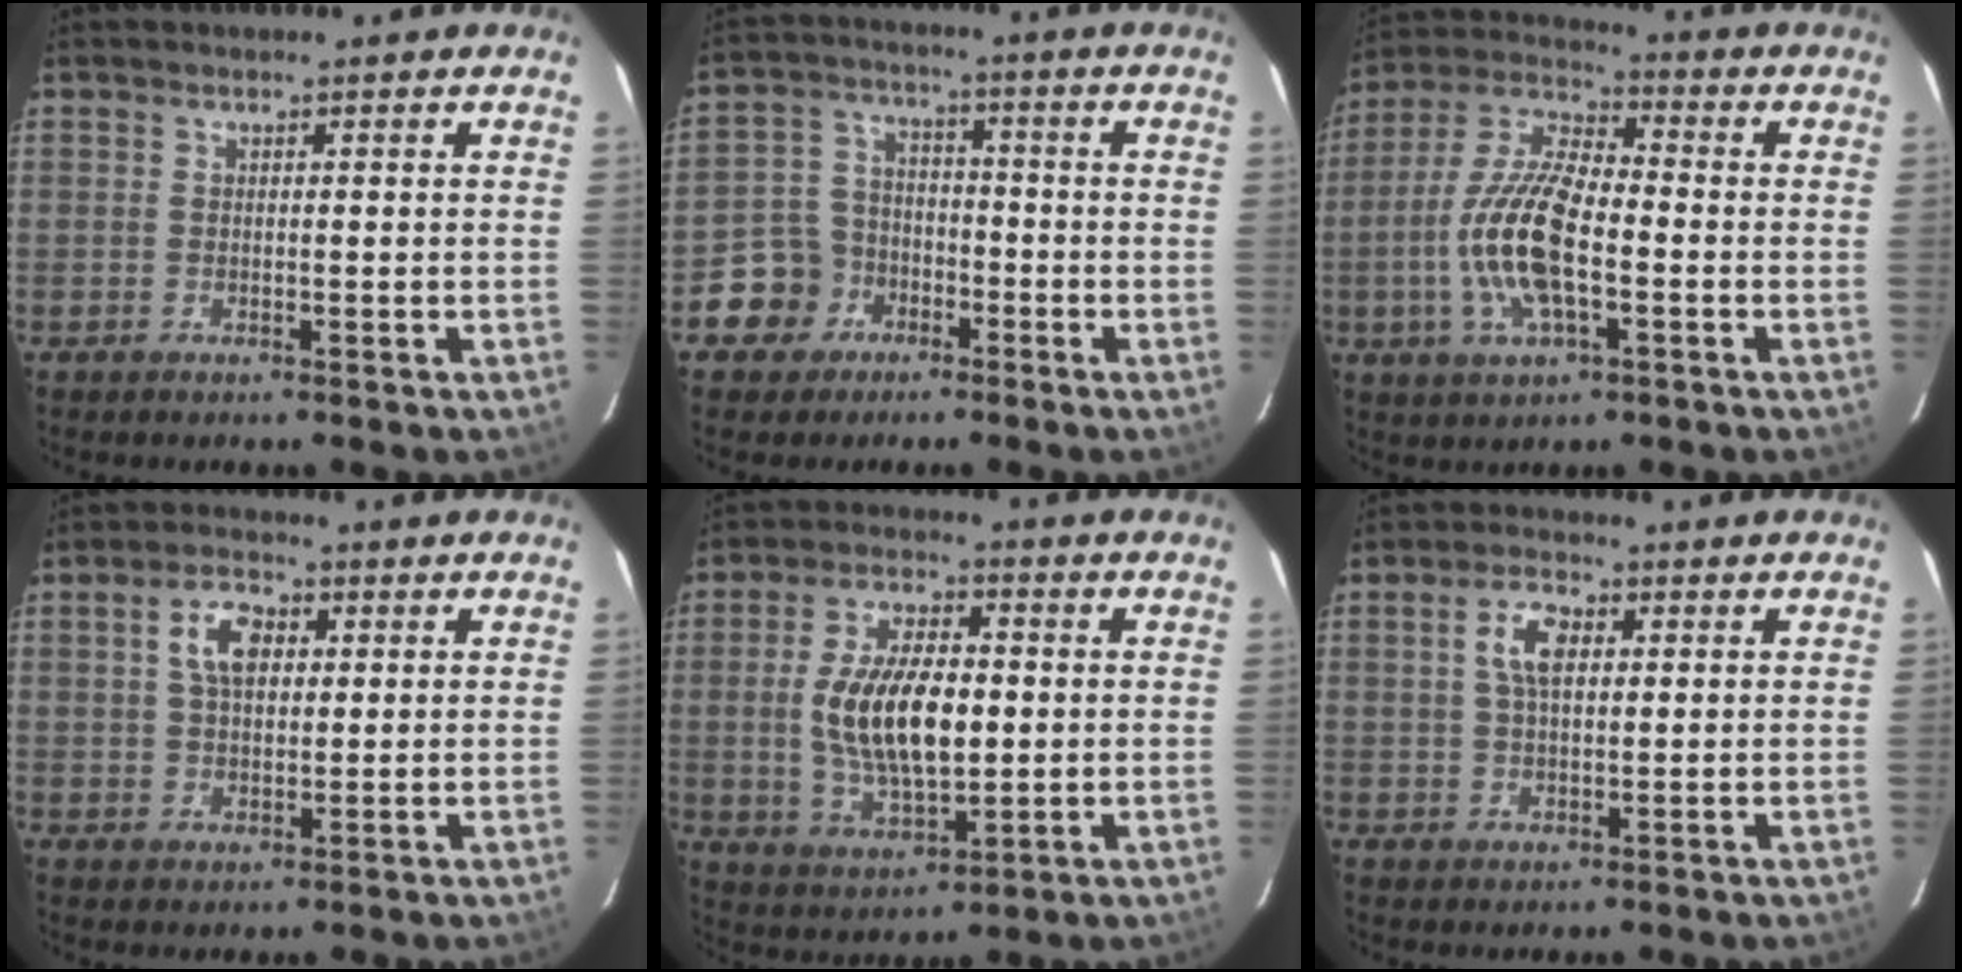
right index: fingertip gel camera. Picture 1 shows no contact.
{"total": 8.0, "force": [-4.3, 6.6, 1.2], "torque": [-0.049, 0.032, -0.070]}
{"total": 14.9, "force": [-3.1, 5.7, 13.4], "torque": [-0.279, 0.002, -0.064]}
{"total": 6.1, "force": [1.8, 3.6, 4.5], "torque": [-0.082, 0.016, 0.033]}
{"total": 14.1, "force": [0.1, 6.5, 12.5], "torque": [-0.241, 0.000, 0.009]}
{"total": 5.5, "force": [1.5, 2.8, 4.4], "torque": [-0.083, 0.013, 0.029]}